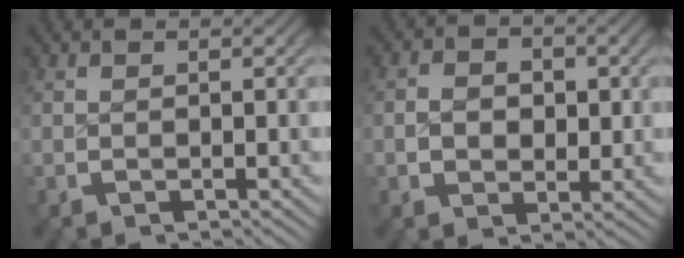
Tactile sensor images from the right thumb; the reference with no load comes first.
{"total": 3.2, "force": [-1.7, 2.6, 0.9], "torque": [-0.026, -0.020, -0.024]}